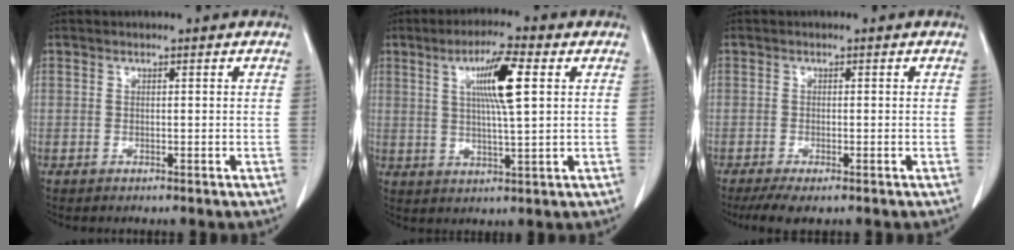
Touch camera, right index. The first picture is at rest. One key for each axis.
{"total": 8.6, "fx": 2.6, "fy": 0.3, "fz": 8.2, "tx": -0.147, "ty": 0.004, "tz": 0.044}
{"total": 4.2, "fx": -3.0, "fy": 0.9, "fz": 2.8, "tx": -0.050, "ty": -0.012, "tz": -0.048}